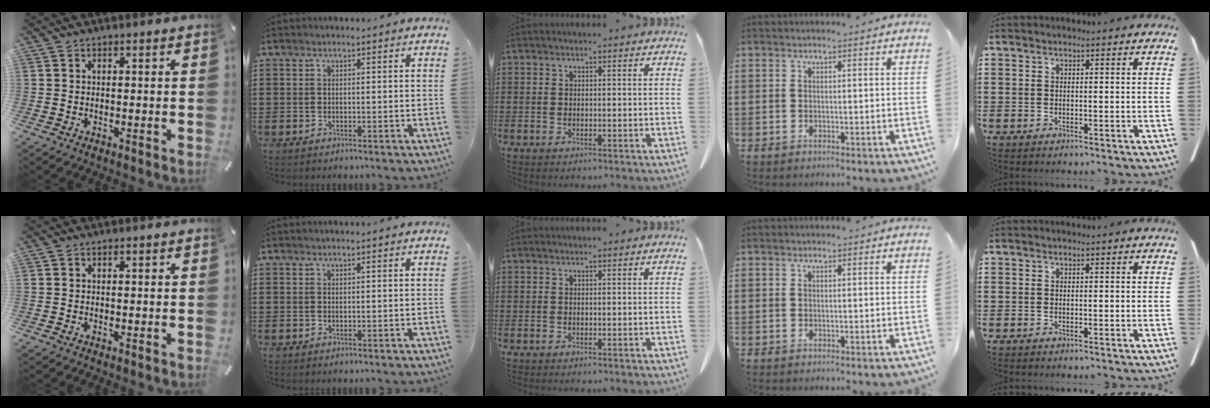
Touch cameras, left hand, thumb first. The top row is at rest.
{}